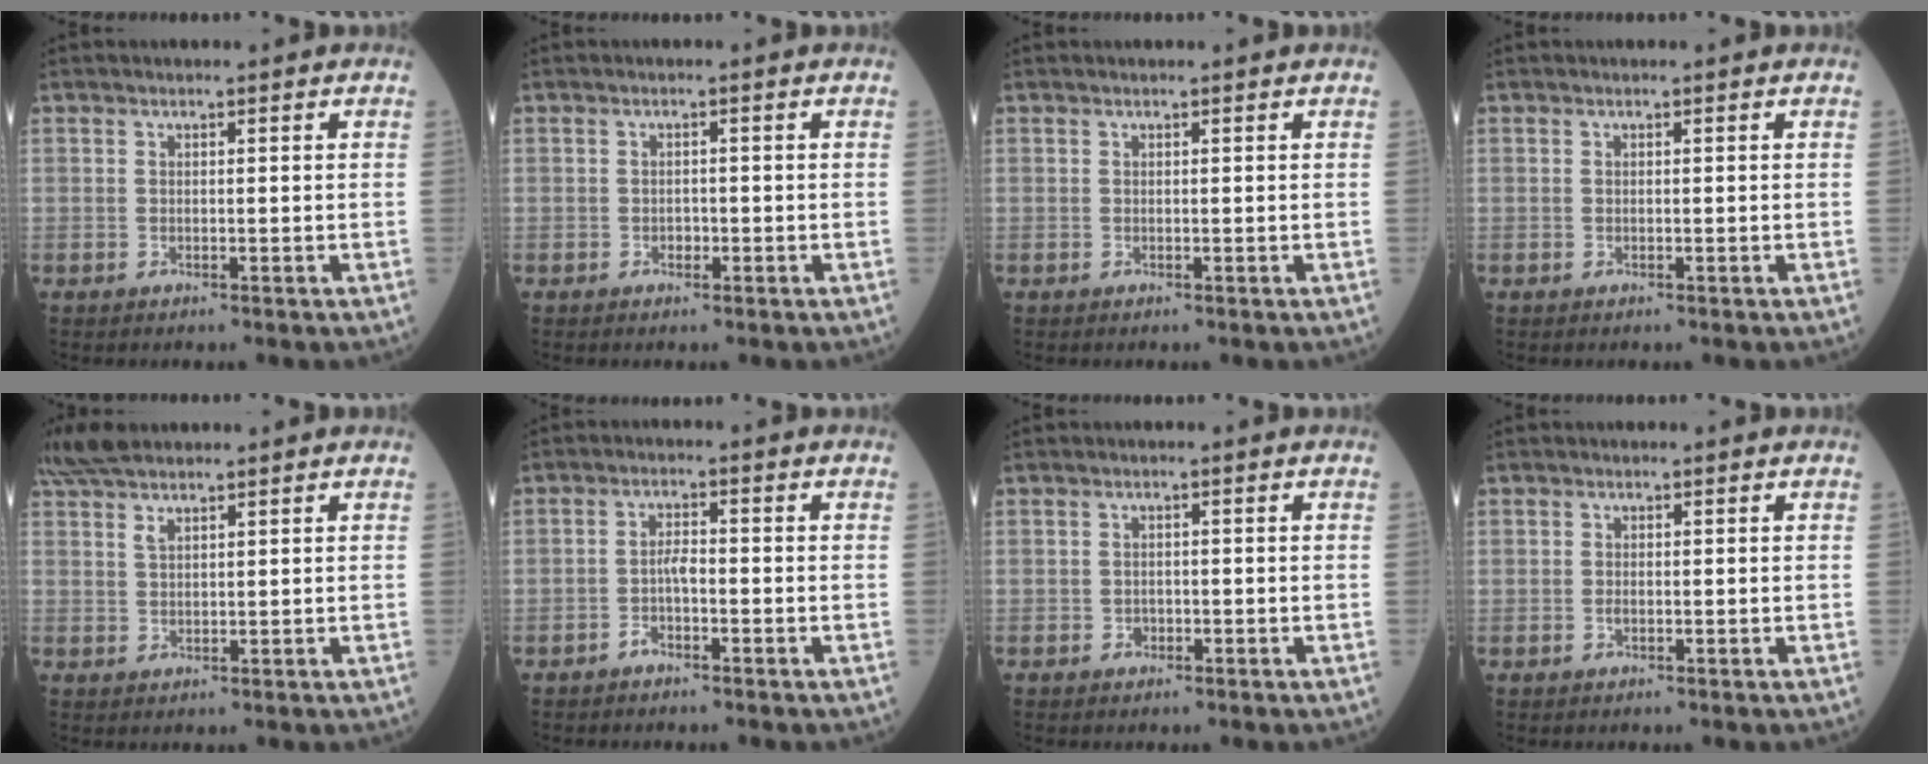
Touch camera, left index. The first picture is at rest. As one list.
[{"total": 0.9, "force": [-0.5, 0.7, 0.4], "torque": [-0.006, 0.003, -0.008]}, {"total": 0.0}, {"total": 0.0}, {"total": 6.9, "force": [5.8, 1.9, 3.2], "torque": [-0.072, 0.020, 0.118]}, {"total": 2.3, "force": [-1.1, 0.8, 1.9], "torque": [-0.036, 0.004, -0.021]}, {"total": 0.9, "force": [-0.5, 0.7, 0.2], "torque": [-0.002, 0.003, -0.008]}, {"total": 0.6, "force": [-0.1, 0.5, 0.2], "torque": [-0.004, 0.001, -0.003]}]